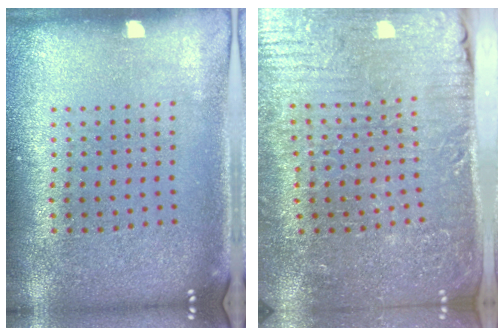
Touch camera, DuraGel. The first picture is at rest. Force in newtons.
{"total": 4.1, "press": 4.1, "slide": 0.5}